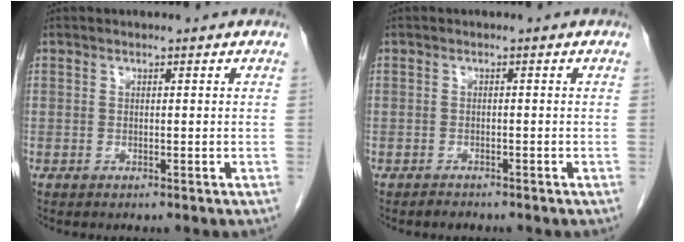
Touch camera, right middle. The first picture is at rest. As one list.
[{"total": 0.9, "force": [-0.9, 0.3, 0.0], "torque": [-0.007, -0.002, -0.015]}]